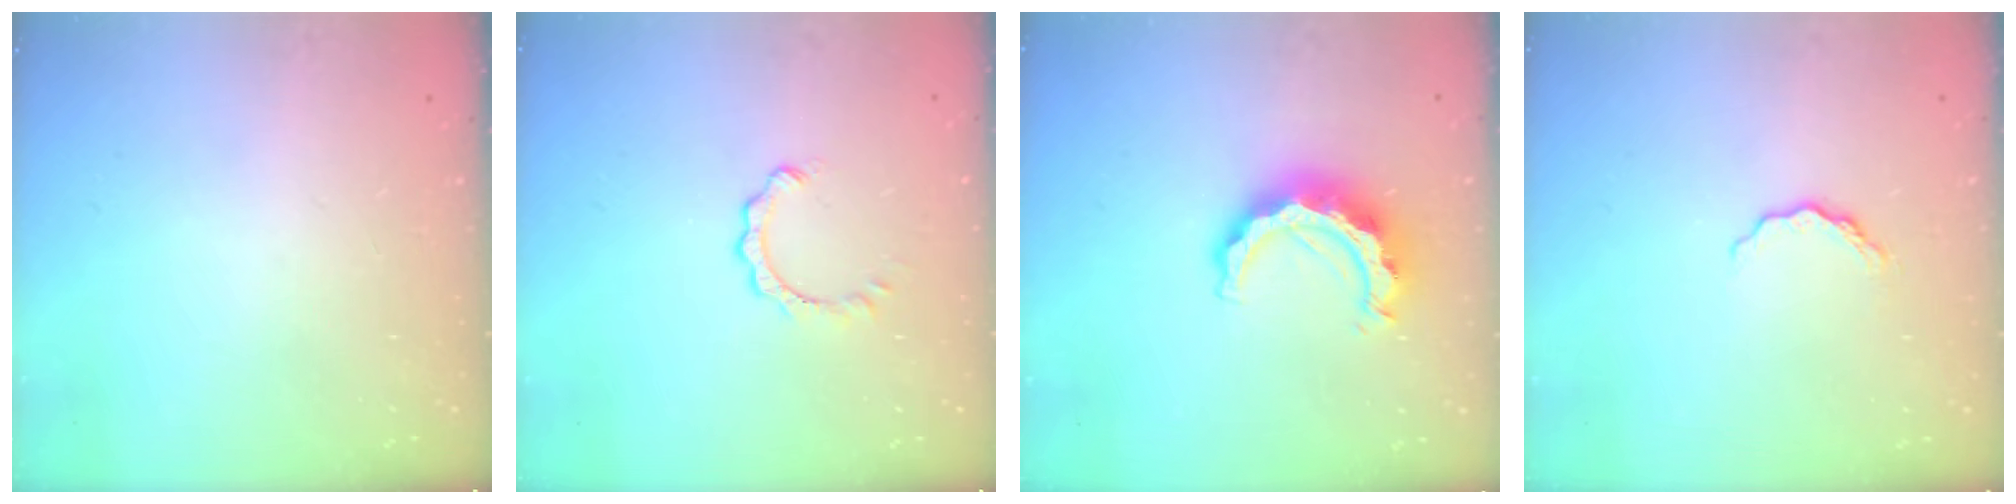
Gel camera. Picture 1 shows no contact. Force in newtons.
{"total": 1.1, "press": 1.1, "slide": 0.1}
{"total": 11.2, "press": 11.1, "slide": 1.1}
{"total": 6.7, "press": 6.7, "slide": 0.6}